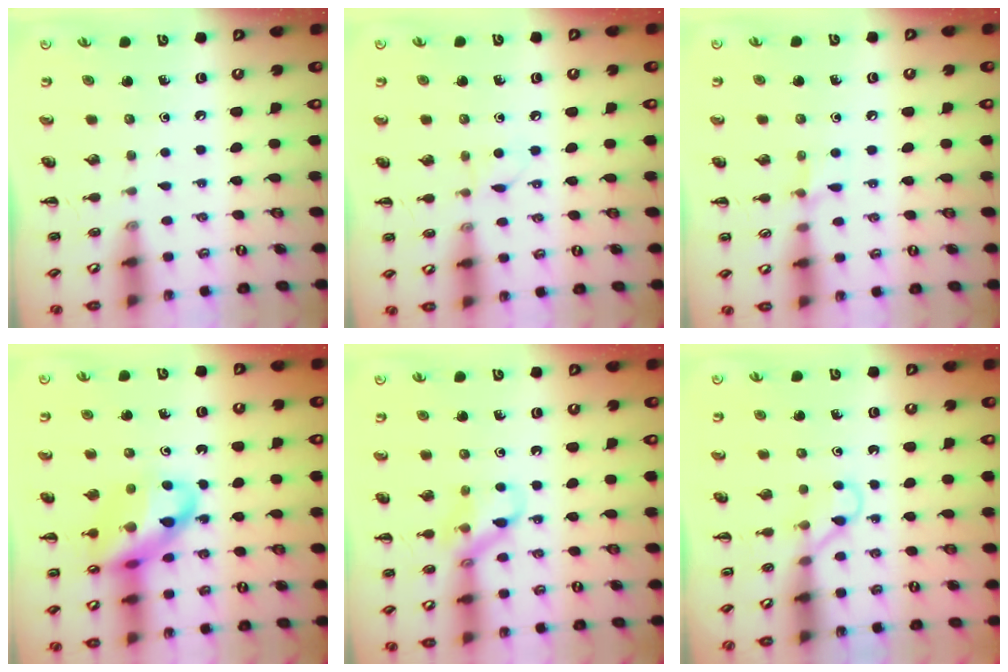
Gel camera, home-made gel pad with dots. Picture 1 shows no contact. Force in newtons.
{"total": 5.2, "press": 5.0, "slide": 1.5}
{"total": 5.5, "press": 5.1, "slide": 2.0}
{"total": 16.0, "press": 15.5, "slide": 4.0}
{"total": 11.0, "press": 10.9, "slide": 1.3}
{"total": 2.9, "press": 2.8, "slide": 0.9}